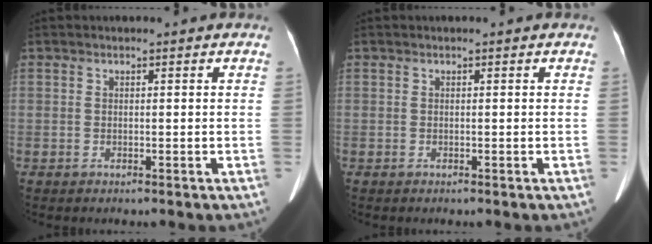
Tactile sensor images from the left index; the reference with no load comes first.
{"total": 0.0}